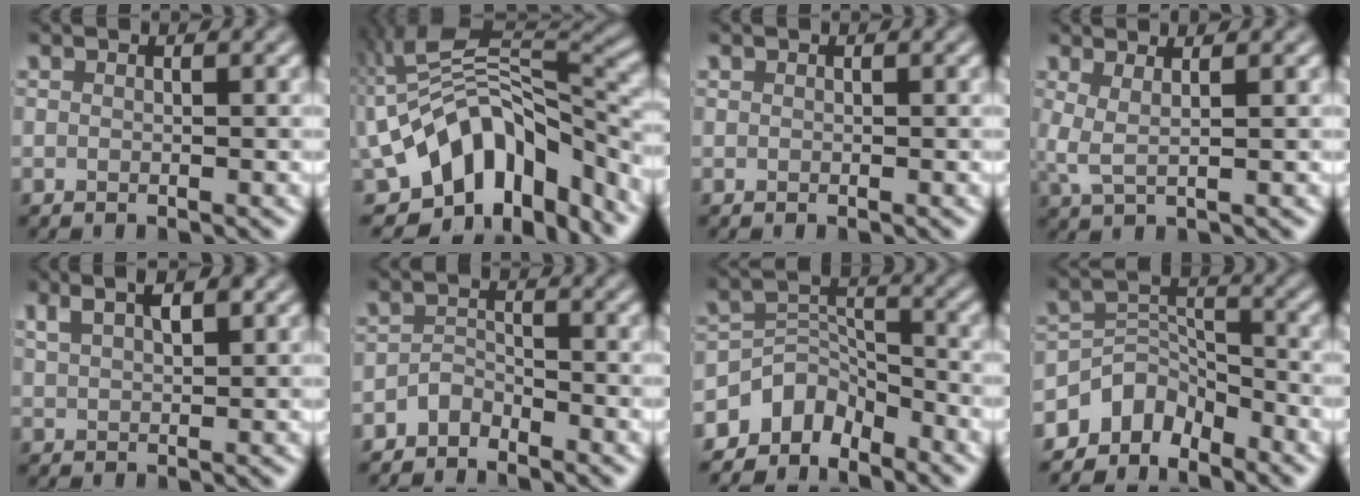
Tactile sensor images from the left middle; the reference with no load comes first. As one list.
[{"total": 11.7, "force": [-3.6, 6.8, 8.8], "torque": [-0.133, 0.023, -0.075]}, {"total": 0.0}, {"total": 2.2, "force": [0.8, 0.6, 1.9], "torque": [-0.034, -0.002, 0.014]}, {"total": 3.1, "force": [1.8, 1.3, 2.2], "torque": [-0.044, 0.007, 0.034]}, {"total": 1.9, "force": [-1.7, 0.8, 0.3], "torque": [-0.004, 0.010, -0.035]}, {"total": 4.8, "force": [-4.0, 2.3, 1.1], "torque": [-0.003, 0.001, -0.082]}, {"total": 4.6, "force": [-3.9, 2.3, 1.0], "torque": [-0.003, 0.001, -0.080]}]